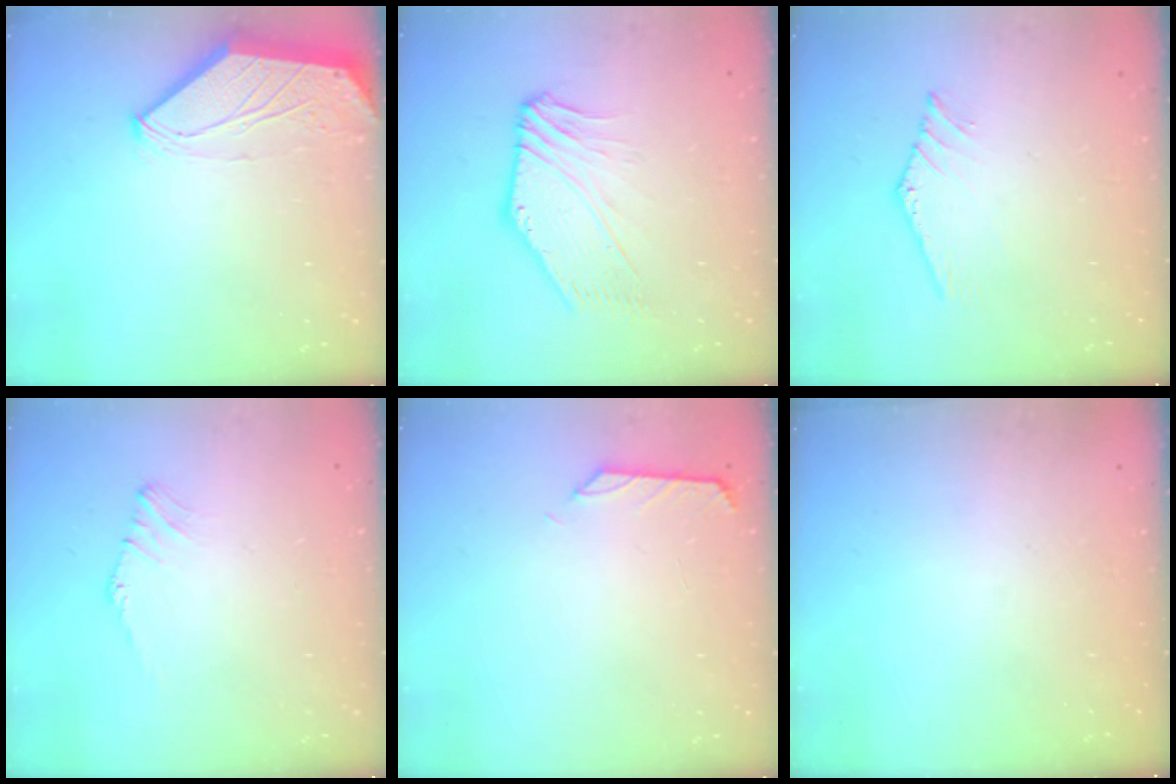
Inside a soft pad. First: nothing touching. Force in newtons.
{"total": 3.8, "press": 3.7, "slide": 1.0}
{"total": 0.0}
{"total": 0.9, "press": 0.8, "slide": 0.4}
{"total": 0.6, "press": 0.3, "slide": 0.5}
{"total": 0.0}